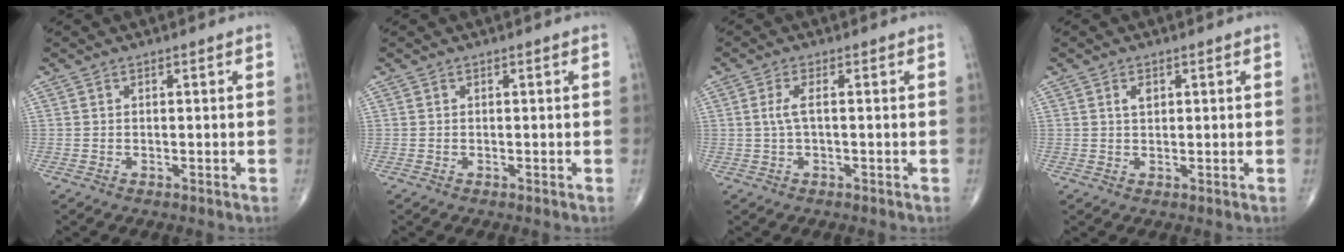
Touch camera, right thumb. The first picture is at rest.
{"total": 0.0}
{"total": 2.7, "force": [0.1, 0.7, 2.6], "torque": [-0.066, 0.006, 0.002]}
{"total": 1.9, "force": [0.7, 1.2, 1.3], "torque": [-0.020, -0.002, 0.013]}